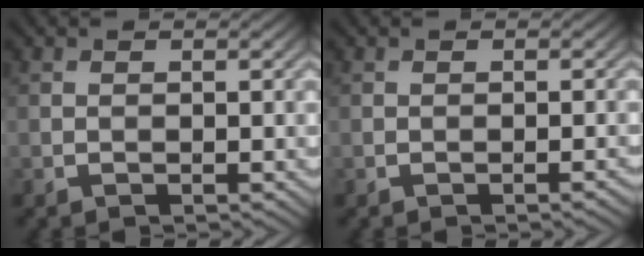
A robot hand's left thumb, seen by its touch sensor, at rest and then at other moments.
{"total": 0.7, "force": [-0.7, -0.3, 0.1], "torque": [-0.003, 0.004, -0.013]}